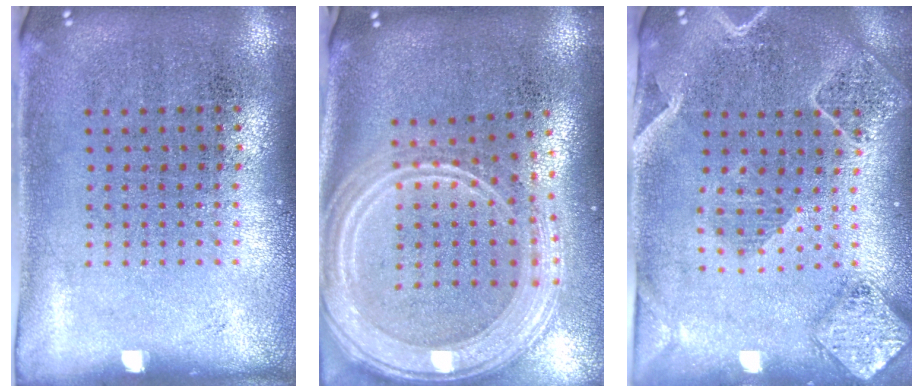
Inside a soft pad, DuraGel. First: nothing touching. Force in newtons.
{"total": 3.2, "press": 2.6, "slide": 1.9}
{"total": 2.3, "press": 2.1, "slide": 1.0}